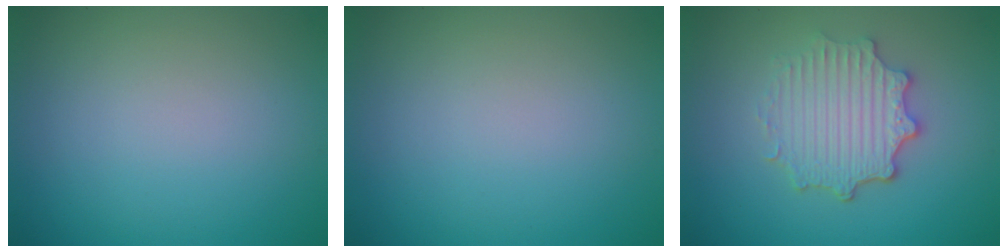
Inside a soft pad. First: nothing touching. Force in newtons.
{"total": 0.0}
{"total": 4.5, "press": 3.7, "slide": 2.6}